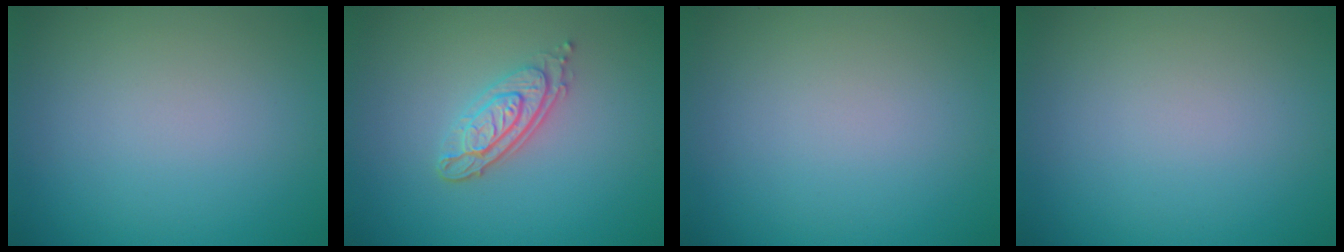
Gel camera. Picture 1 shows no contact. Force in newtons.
{"total": 3.3, "press": 2.7, "slide": 1.9}
{"total": 0.0}
{"total": 0.0}